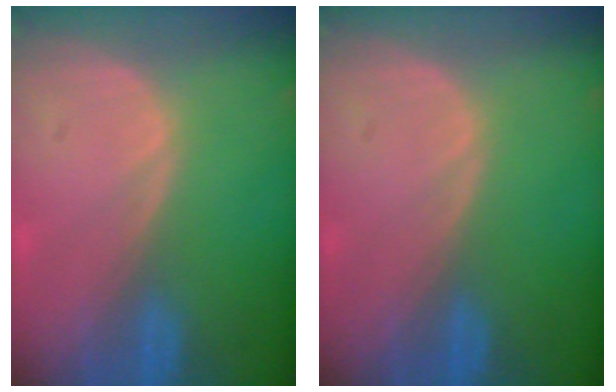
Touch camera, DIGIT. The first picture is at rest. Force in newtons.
{"total": 0.0}